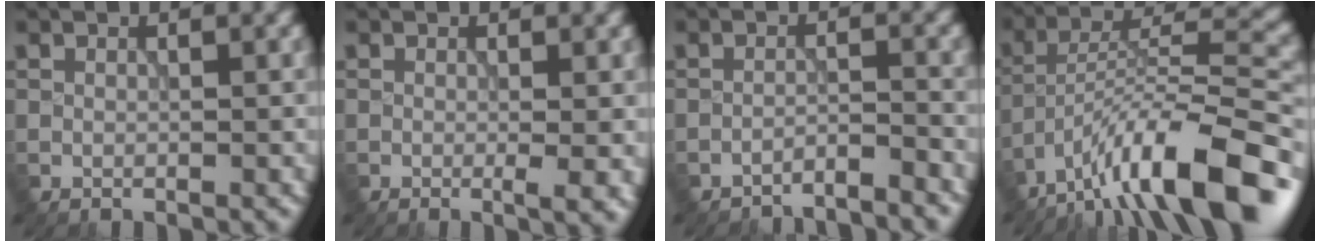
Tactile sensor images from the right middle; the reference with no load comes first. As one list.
[{"total": 2.2, "force": [-0.3, 0.4, 2.1], "torque": [-0.030, -0.008, -0.003]}, {"total": 3.1, "force": [-3.0, 0.2, 0.8], "torque": [-0.005, -0.001, -0.053]}, {"total": 13.6, "force": [-9.2, 3.4, 9.4], "torque": [-0.150, 0.016, -0.165]}]